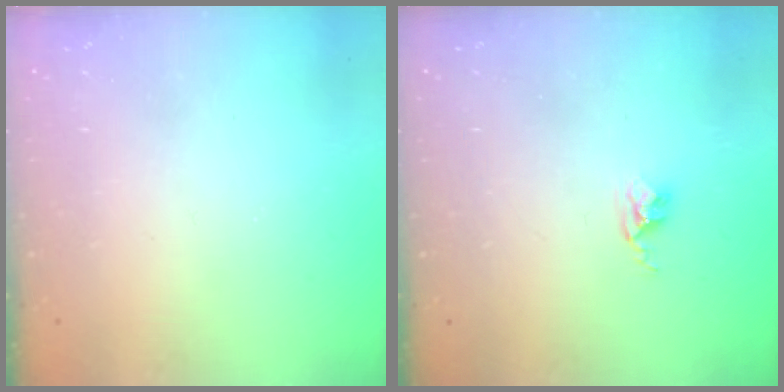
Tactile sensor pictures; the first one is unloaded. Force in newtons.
{"total": 2.6, "press": 2.6, "slide": 0.4}